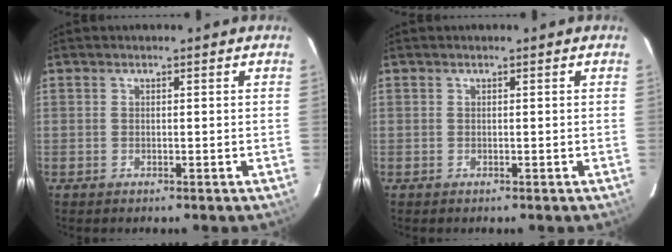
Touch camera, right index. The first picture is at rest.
{"total": 0.0}